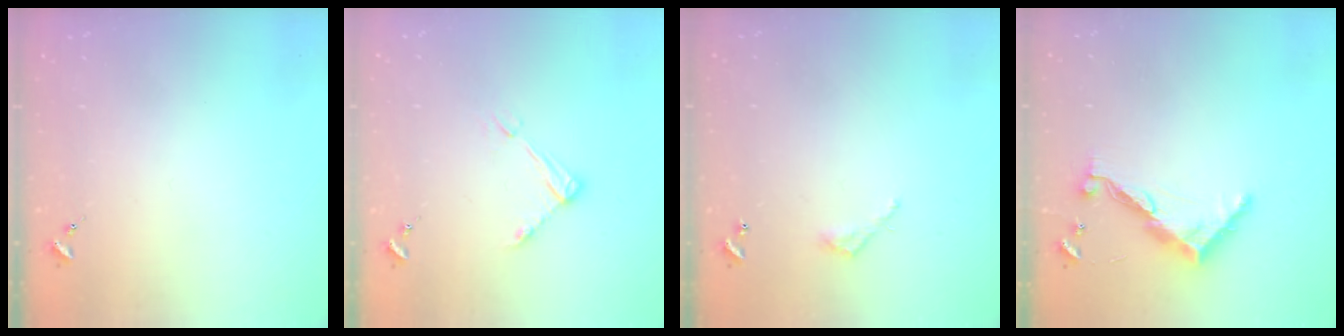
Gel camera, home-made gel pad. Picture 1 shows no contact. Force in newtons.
{"total": 6.5, "press": 6.4, "slide": 0.5}
{"total": 3.9, "press": 3.9, "slide": 0.3}
{"total": 9.7, "press": 9.7, "slide": 0.3}